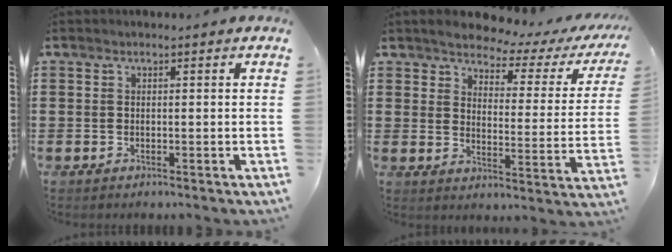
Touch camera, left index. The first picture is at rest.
{"total": 3.6, "force": [3.5, 0.7, 0.8], "torque": [-0.034, -0.030, 0.052]}